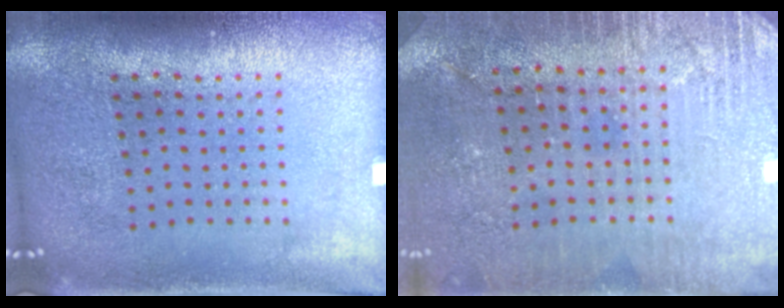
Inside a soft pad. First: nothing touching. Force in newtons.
{"total": 2.9, "press": 2.8, "slide": 0.6}